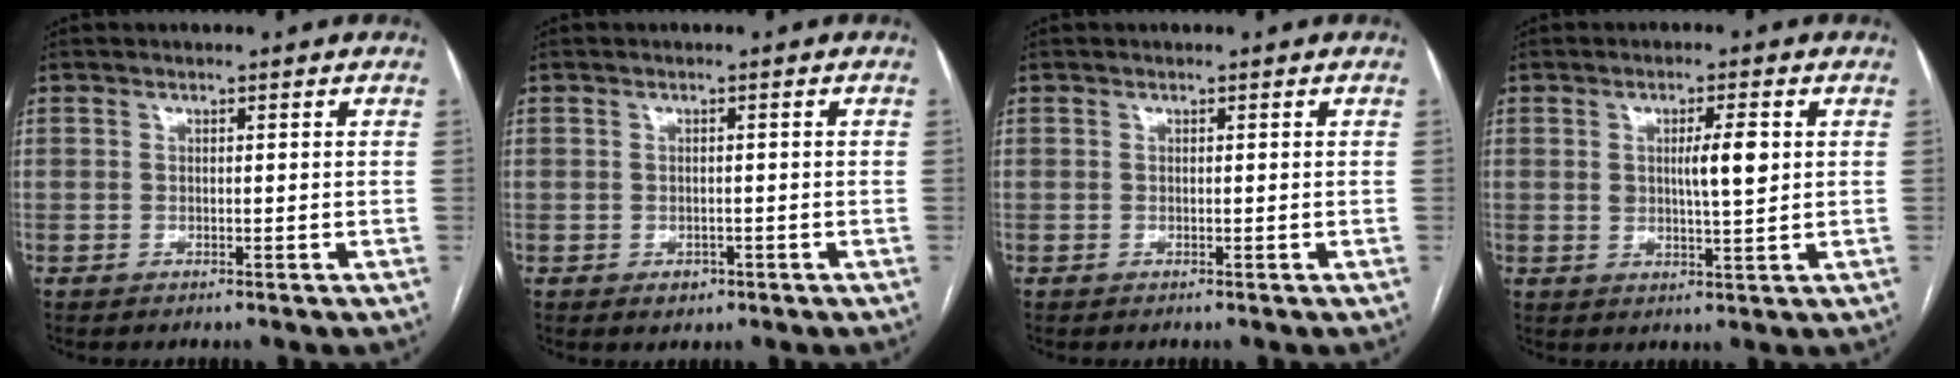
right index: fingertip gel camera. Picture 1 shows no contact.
{"total": 1.8, "force": [-0.9, 1.4, 0.7], "torque": [-0.007, 0.003, -0.006]}
{"total": 0.0}
{"total": 5.0, "force": [1.1, 0.9, 4.8], "torque": [-0.079, -0.001, 0.018]}